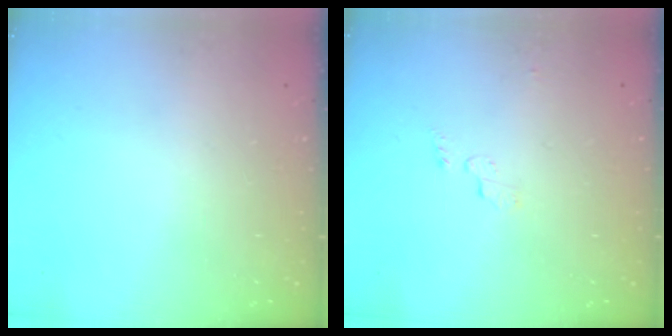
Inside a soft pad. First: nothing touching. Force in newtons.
{"total": 3.3, "press": 3.3, "slide": 0.3}